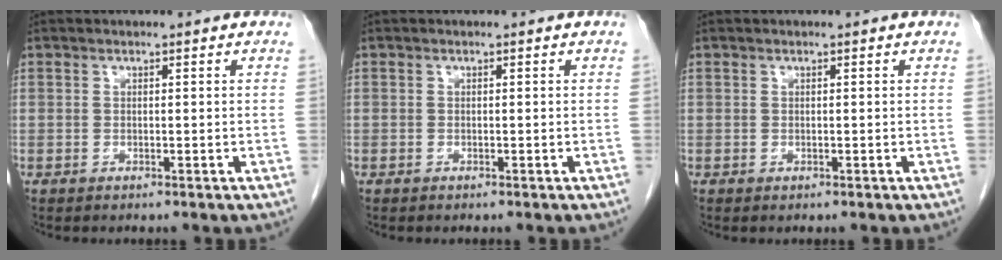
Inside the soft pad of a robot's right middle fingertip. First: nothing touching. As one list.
[{"total": 0.0}, {"total": 0.0}]